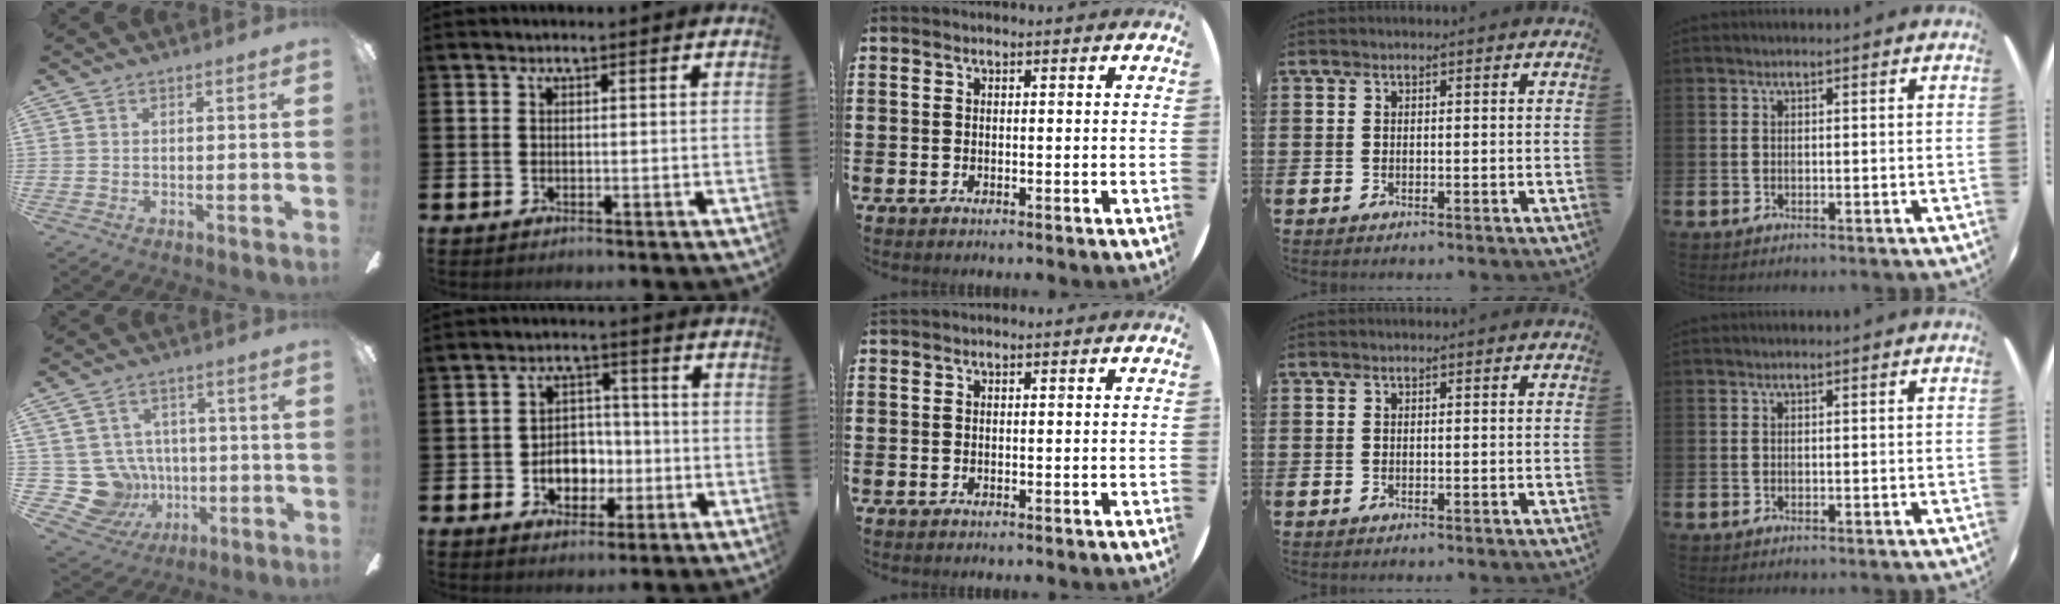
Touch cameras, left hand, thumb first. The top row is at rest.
{"thumb": {"total": 12.0, "force": [-1.1, 11.3, 3.9], "torque": [-0.127, 0.000, -0.013]}, "index": {"total": 5.0, "force": [-1.3, 4.2, 2.4], "torque": [-0.032, 0.001, -0.033]}}